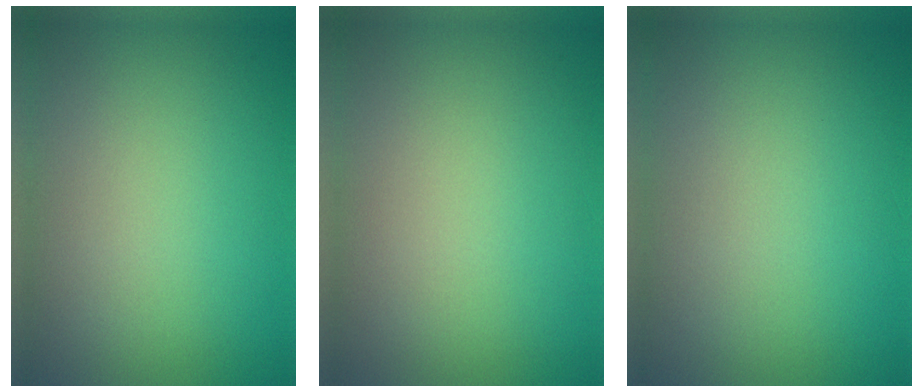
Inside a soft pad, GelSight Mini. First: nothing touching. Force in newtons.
{"total": 0.0}
{"total": 0.0}